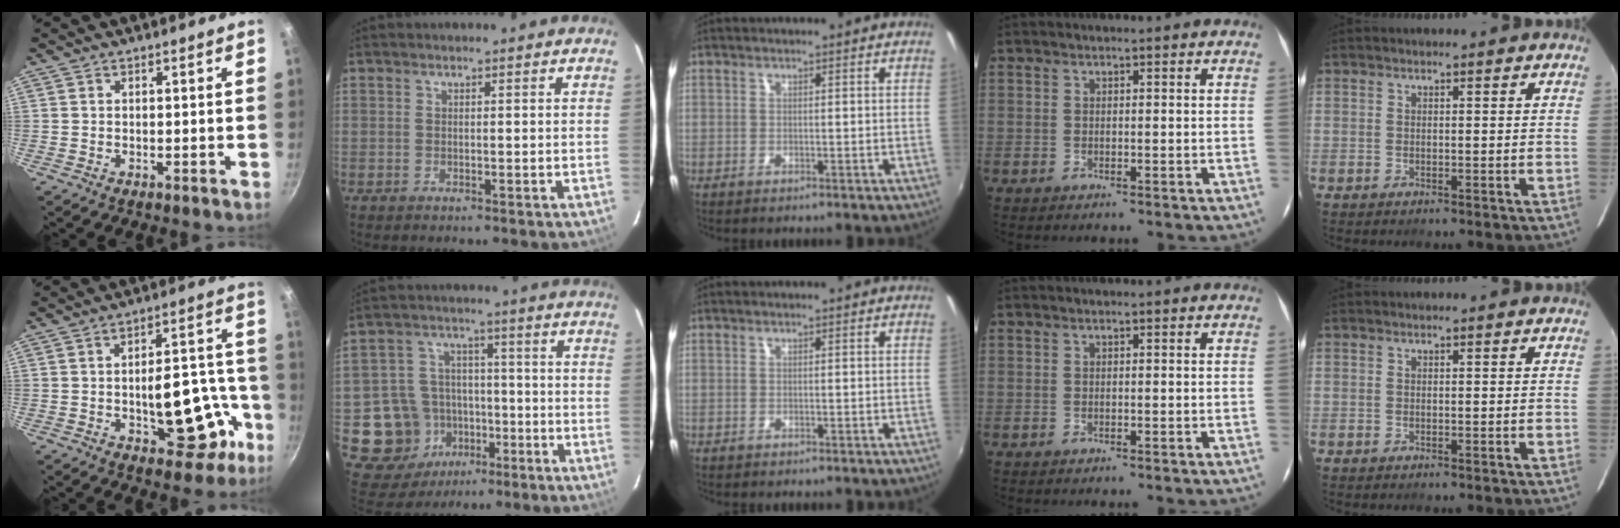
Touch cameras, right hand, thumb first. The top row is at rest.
{"thumb": {"total": 16.6, "force": [-5.5, 8.6, 13.1], "torque": [-0.105, 0.050, -0.069]}, "index": {"total": 13.1, "force": [-4.8, 11.6, 3.7], "torque": [-0.109, 0.029, -0.057]}}